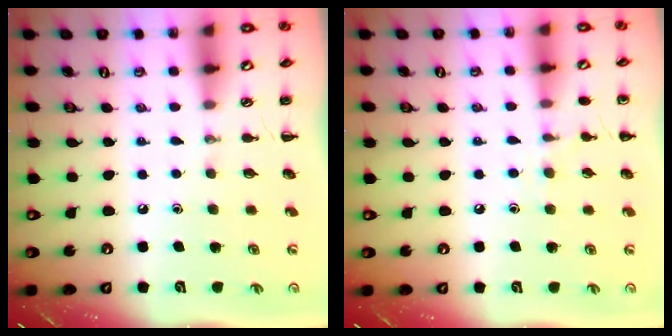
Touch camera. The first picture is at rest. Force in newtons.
{"total": 6.4, "press": 6.1, "slide": 1.9}